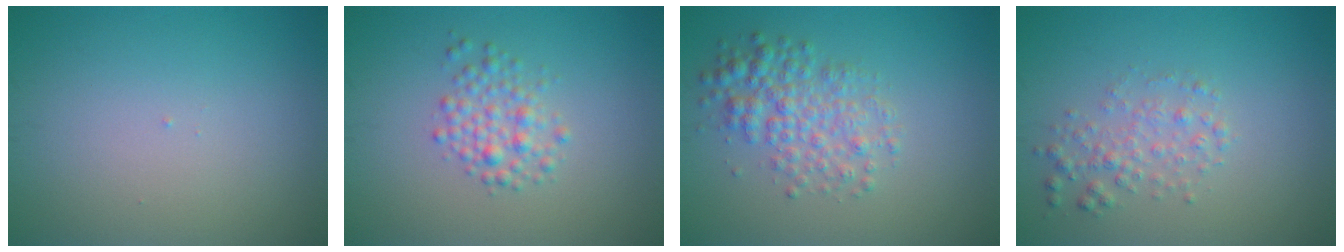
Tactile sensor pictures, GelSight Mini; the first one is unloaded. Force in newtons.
{"total": 2.4, "press": 2.4, "slide": 0.1}
{"total": 3.8, "press": 3.8, "slide": 0.1}
{"total": 2.1, "press": 2.1, "slide": 0.0}